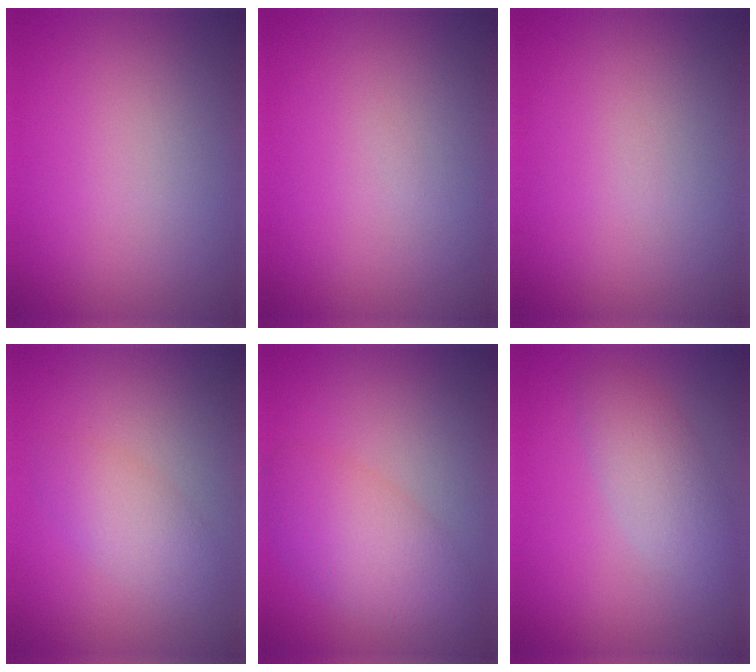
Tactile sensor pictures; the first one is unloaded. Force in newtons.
{"total": 0.0}
{"total": 0.0}
{"total": 2.4, "press": 2.4, "slide": 0.1}
{"total": 4.8, "press": 4.8, "slide": 0.1}
{"total": 2.9, "press": 2.9, "slide": 0.0}